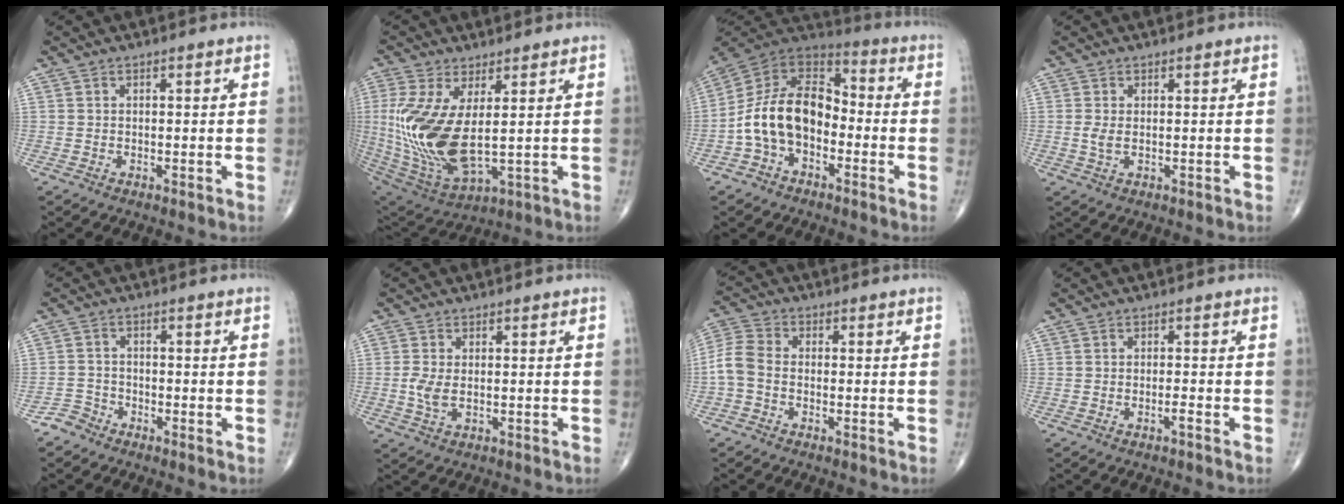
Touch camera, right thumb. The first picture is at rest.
{"total": 17.4, "force": [1.4, 7.3, 15.8], "torque": [-0.356, -0.028, 0.045]}
{"total": 15.2, "force": [-3.5, 10.0, 10.9], "torque": [-0.178, 0.056, -0.075]}
{"total": 1.9, "force": [0.0, 1.0, 1.7], "torque": [-0.042, -0.004, 0.002]}
{"total": 2.6, "force": [-2.2, 1.4, -0.2], "torque": [0.012, 0.002, -0.050]}
{"total": 3.5, "force": [-0.2, 1.9, 2.9], "torque": [-0.073, -0.007, -0.005]}
{"total": 5.5, "force": [-1.3, 3.7, 3.9], "torque": [-0.086, 0.016, -0.040]}
{"total": 1.0, "force": [-0.7, 0.0, 0.8], "torque": [-0.015, 0.003, -0.012]}